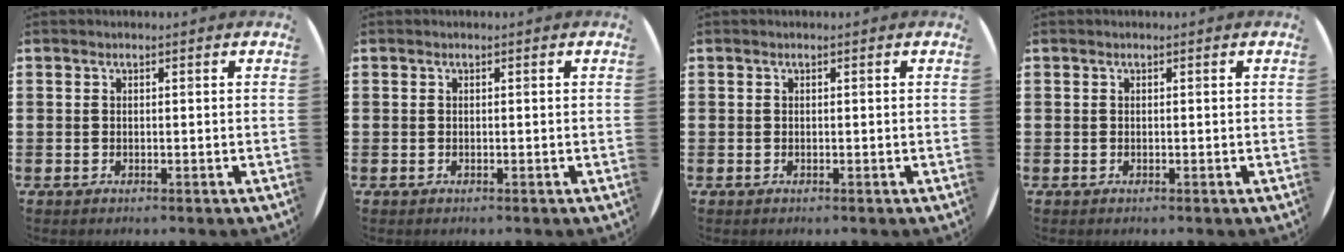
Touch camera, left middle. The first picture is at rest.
{"total": 0.0}
{"total": 0.0}
{"total": 0.0}